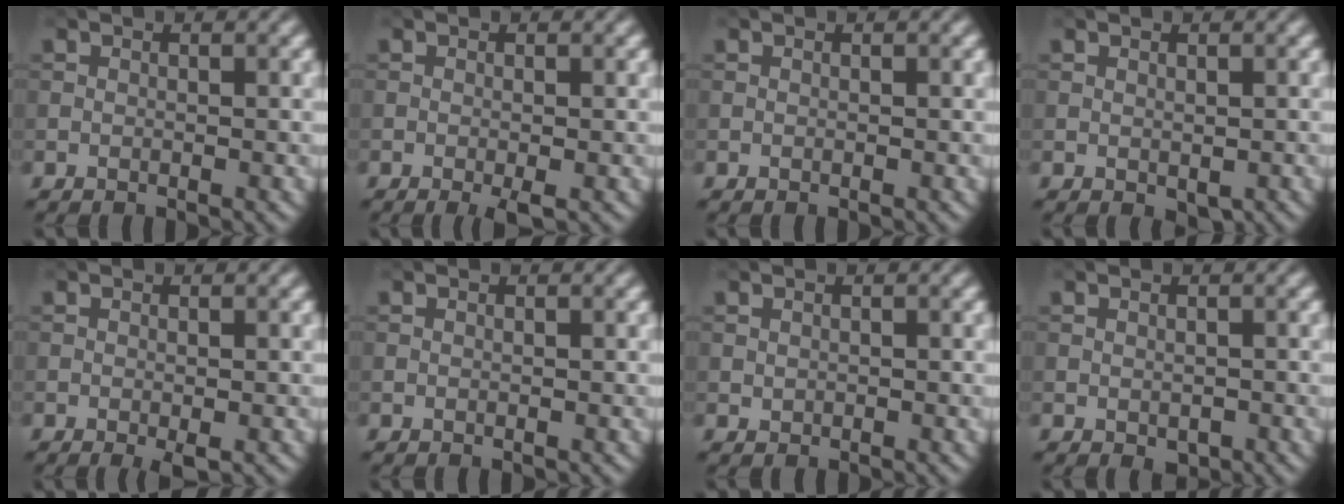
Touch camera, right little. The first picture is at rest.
{"total": 1.4, "force": [-0.7, 0.0, 1.2], "torque": [-0.022, -0.005, -0.015]}
{"total": 0.0}
{"total": 0.9, "force": [-0.2, 0.5, 0.7], "torque": [-0.009, -0.005, 0.002]}
{"total": 1.1, "force": [-0.5, 0.1, 1.0], "torque": [-0.018, -0.005, -0.009]}
{"total": 0.0}
{"total": 0.0}
{"total": 1.0, "force": [-0.4, 0.5, 0.7], "torque": [-0.009, -0.005, -0.004]}